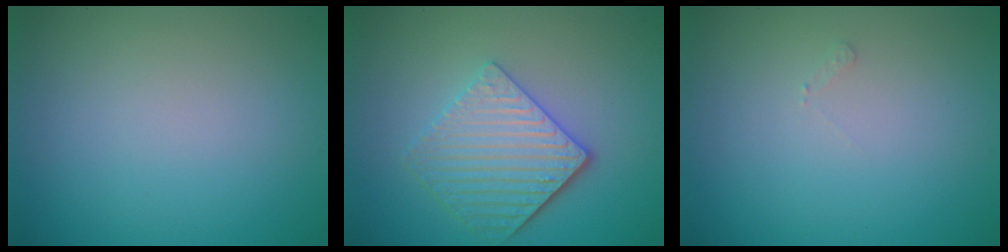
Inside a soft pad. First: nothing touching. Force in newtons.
{"total": 4.5, "press": 3.7, "slide": 2.5}
{"total": 0.5, "press": 0.5, "slide": 0.2}